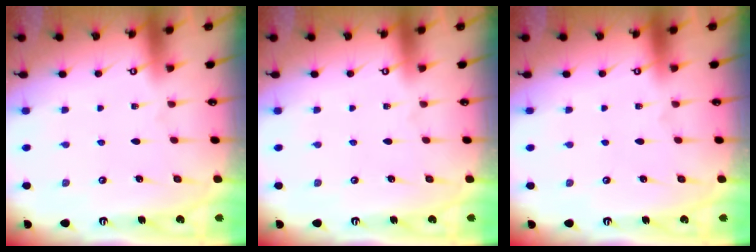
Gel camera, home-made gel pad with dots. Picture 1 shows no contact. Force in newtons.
{"total": 0.0}
{"total": 0.0}